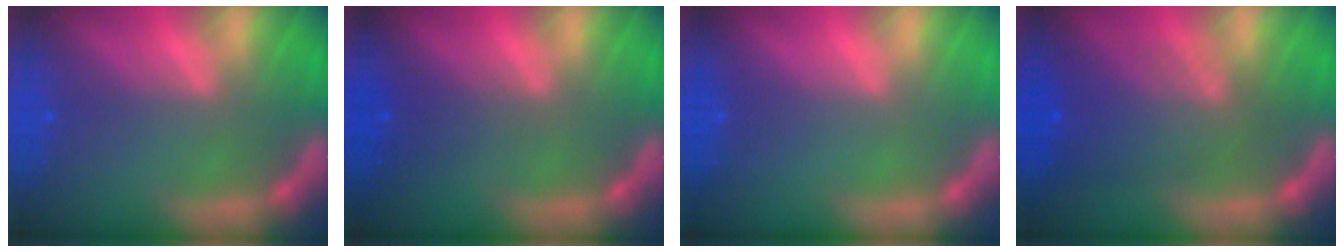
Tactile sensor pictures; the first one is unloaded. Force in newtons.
{"total": 2.0}
{"total": 0.0}
{"total": 6.1}